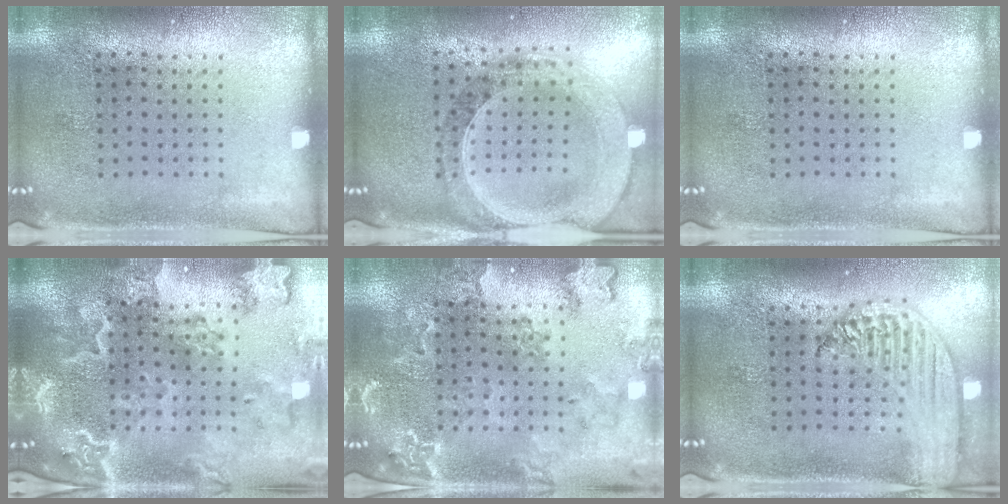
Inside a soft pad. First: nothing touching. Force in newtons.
{"total": 1.4, "press": 1.4, "slide": 0.3}
{"total": 0.0}
{"total": 4.0, "press": 3.4, "slide": 2.2}
{"total": 1.4, "press": 1.4, "slide": 0.3}
{"total": 2.6, "press": 2.2, "slide": 1.4}